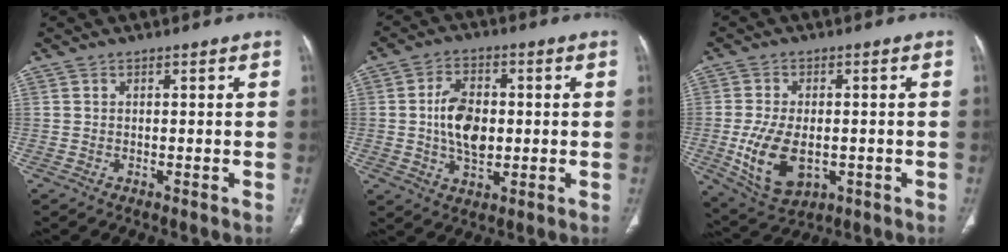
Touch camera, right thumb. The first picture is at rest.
{"total": 9.7, "force": [0.1, 6.2, 7.5], "torque": [-0.117, 0.004, 0.003]}
{"total": 11.7, "force": [-2.3, 7.0, 9.1], "torque": [-0.167, -0.005, -0.023]}